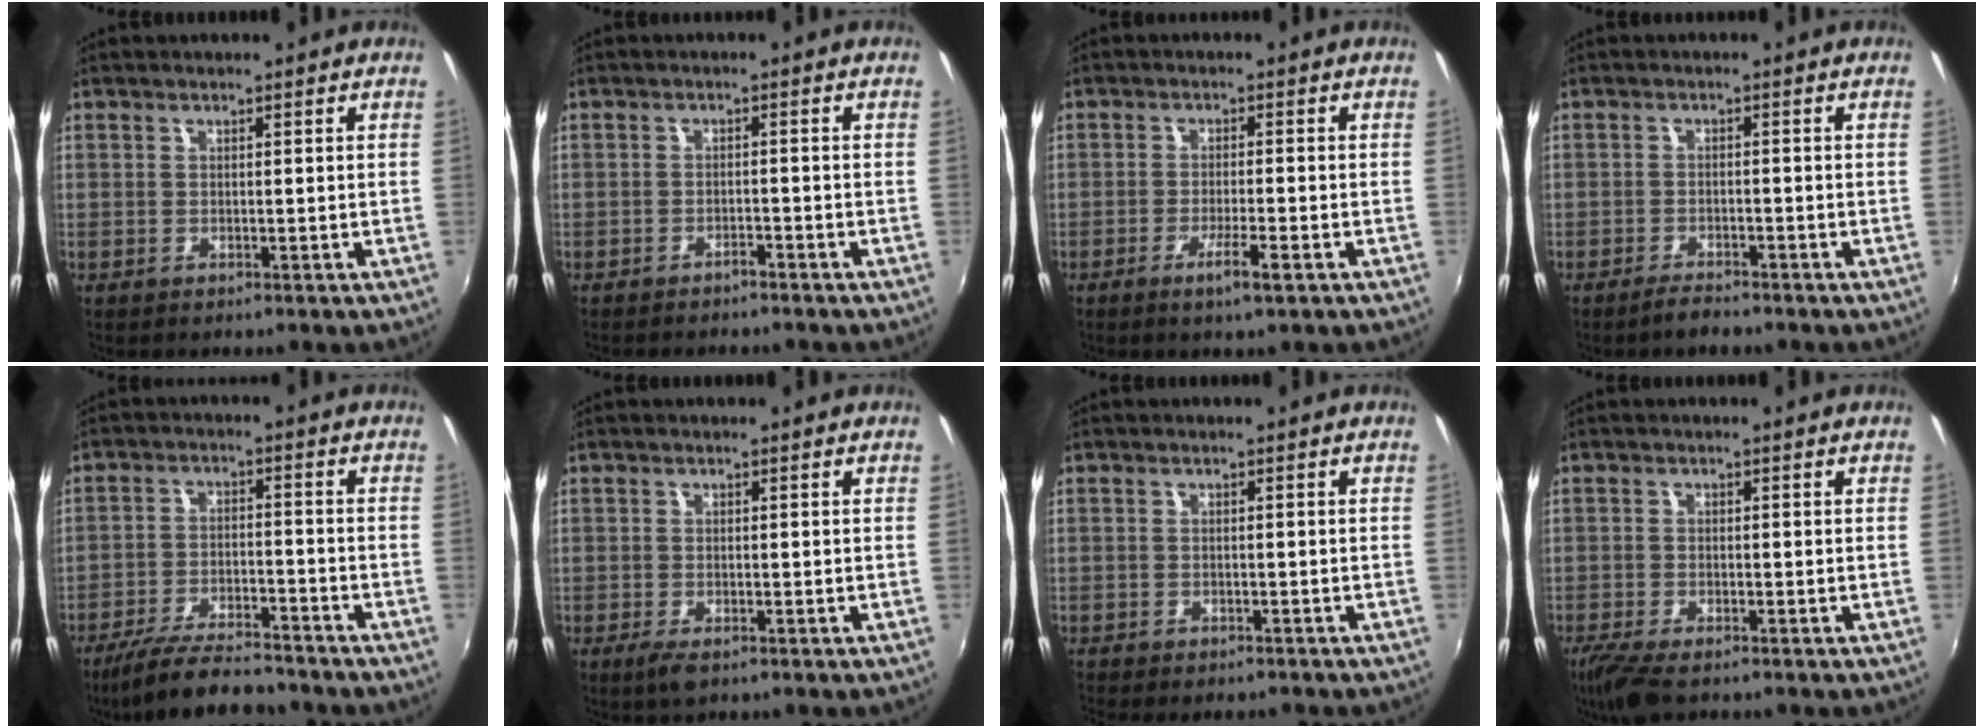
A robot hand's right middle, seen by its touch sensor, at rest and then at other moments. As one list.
[{"total": 2.2, "force": [-2.1, 0.4, 0.7], "torque": [-0.022, -0.002, -0.033]}, {"total": 4.2, "force": [-2.3, 0.1, 3.5], "torque": [-0.069, -0.007, -0.041]}, {"total": 2.8, "force": [-2.5, 0.5, 1.2], "torque": [-0.037, -0.003, -0.047]}, {"total": 13.1, "force": [-11.4, 2.4, 5.9], "torque": [-0.133, -0.019, -0.190]}, {"total": 2.6, "force": [-1.6, 0.9, 1.8], "torque": [-0.038, -0.010, -0.029]}, {"total": 4.0, "force": [-3.5, 1.1, 1.7], "torque": [-0.040, -0.015, -0.050]}, {"total": 6.1, "force": [-4.6, 1.4, 3.8], "torque": [-0.094, -0.028, -0.088]}]